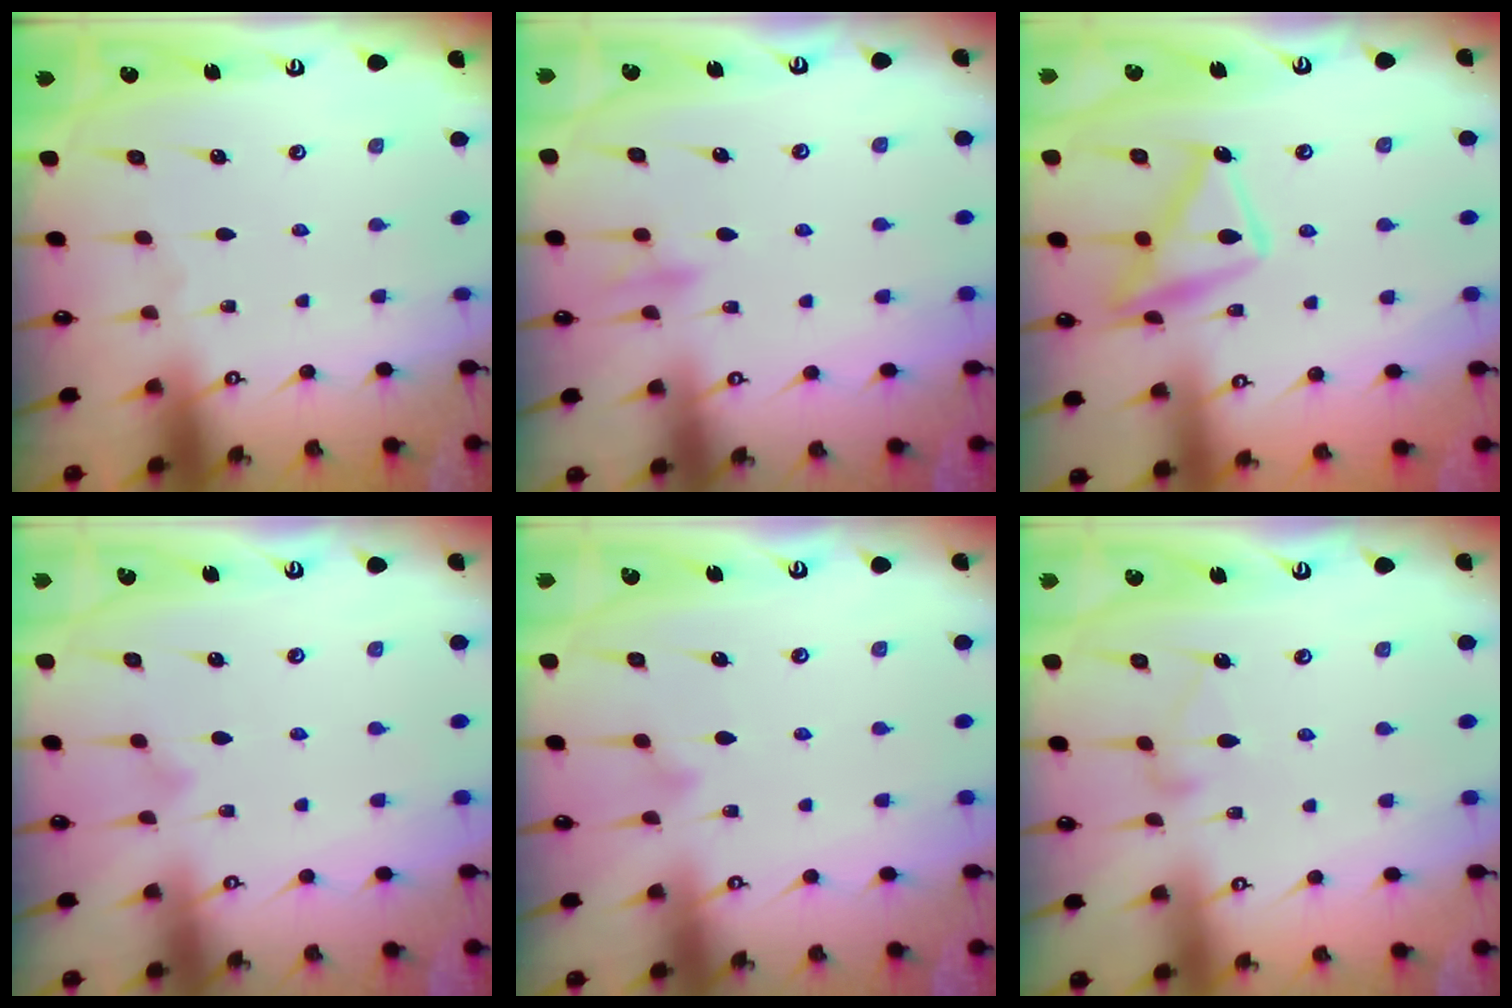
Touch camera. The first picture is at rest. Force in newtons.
{"total": 9.0, "press": 9.0, "slide": 0.8}
{"total": 15.2, "press": 15.1, "slide": 1.1}
{"total": 7.4, "press": 7.4, "slide": 0.5}
{"total": 9.7, "press": 9.7, "slide": 0.3}
{"total": 7.7, "press": 7.7, "slide": 0.4}